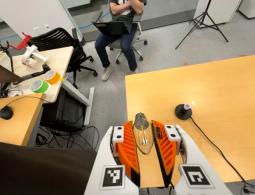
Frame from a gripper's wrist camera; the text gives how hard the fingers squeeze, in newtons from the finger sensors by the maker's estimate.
{"total": 14.2, "left": 15.9, "right": 12.5}